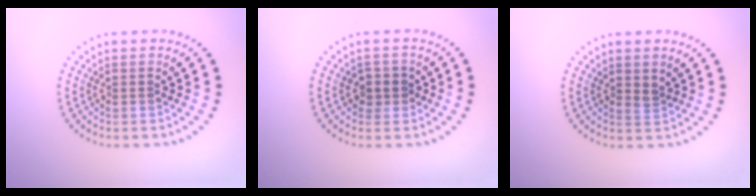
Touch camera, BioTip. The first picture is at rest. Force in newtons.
{"total": 1.6, "press": 1.4, "slide": 0.8}
{"total": 1.0, "press": 0.8, "slide": 0.7}